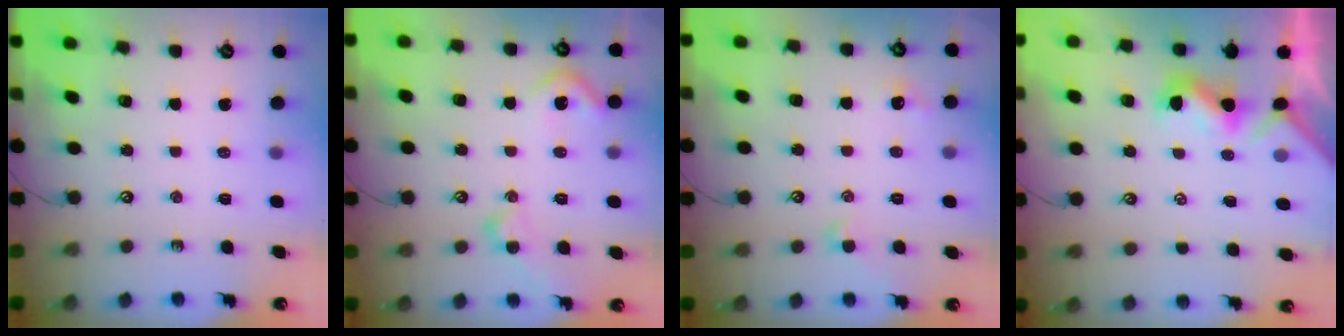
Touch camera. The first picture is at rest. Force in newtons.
{"total": 8.0, "press": 7.9, "slide": 1.3}
{"total": 1.7, "press": 1.6, "slide": 0.5}
{"total": 1.5, "press": 1.4, "slide": 0.5}